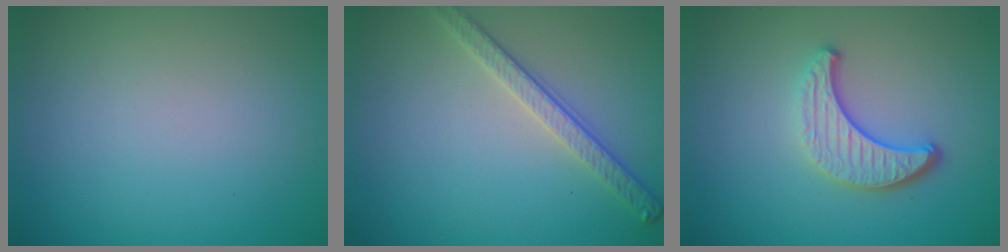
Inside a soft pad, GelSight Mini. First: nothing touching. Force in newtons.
{"total": 2.7, "press": 2.6, "slide": 0.9}
{"total": 3.8, "press": 2.9, "slide": 2.4}